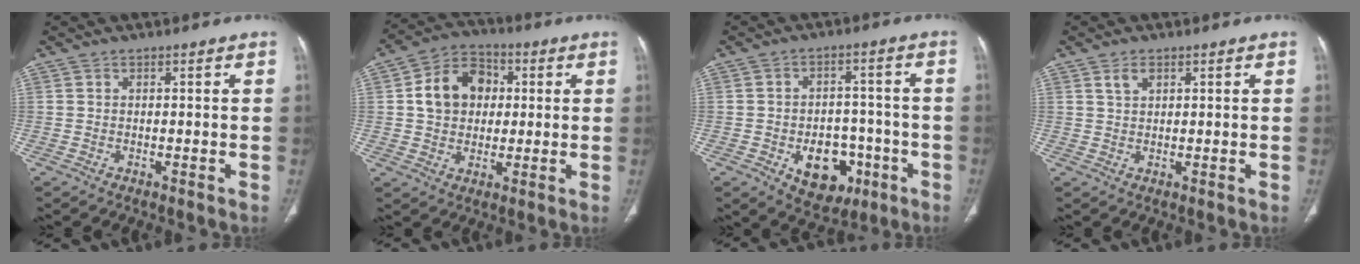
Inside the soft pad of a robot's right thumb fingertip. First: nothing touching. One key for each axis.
{"total": 11.6, "fx": 1.7, "fy": 9.2, "fz": 6.8, "tx": -0.089, "ty": 0.013, "tz": 0.020}
{"total": 11.2, "fx": -4.3, "fy": 7.8, "fz": 6.8, "tx": -0.053, "ty": 0.031, "tz": -0.049}
{"total": 2.1, "fx": 1.2, "fy": 1.2, "fz": 1.3, "tx": -0.024, "ty": -0.001, "tz": 0.028}